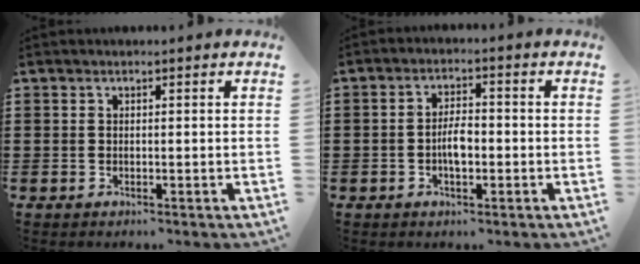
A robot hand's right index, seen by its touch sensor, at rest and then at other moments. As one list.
[{"total": 3.9, "force": [-0.8, 1.6, 3.5], "torque": [-0.072, 0.004, -0.018]}]